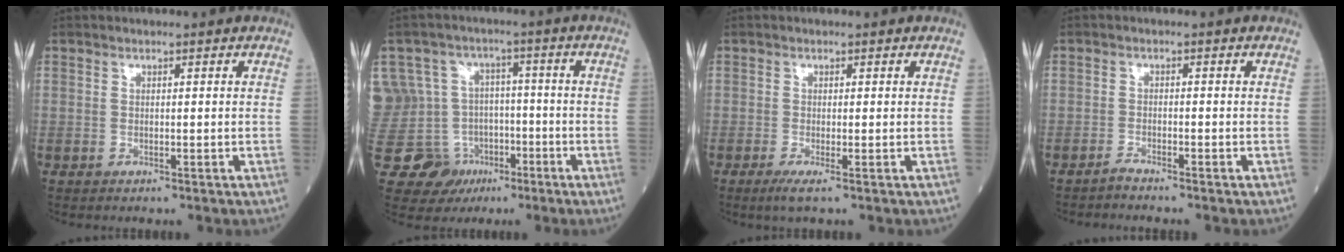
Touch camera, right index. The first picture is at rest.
{"total": 14.9, "force": [-5.3, 13.4, 3.8], "torque": [-0.101, 0.057, -0.072]}
{"total": 2.1, "force": [-1.2, -0.1, 1.7], "torque": [-0.033, -0.007, -0.023]}
{"total": 1.4, "force": [-1.4, -0.4, 0.2], "torque": [-0.004, -0.002, -0.027]}